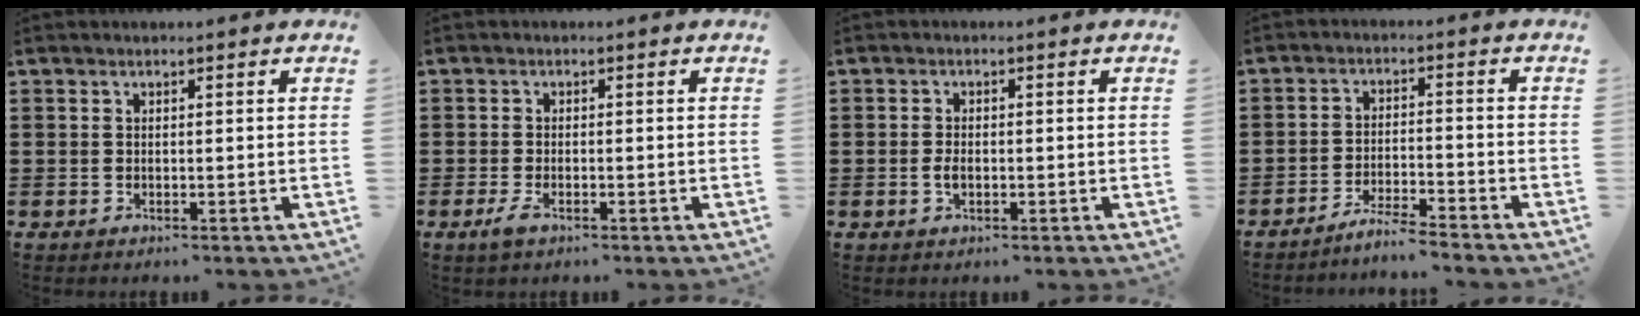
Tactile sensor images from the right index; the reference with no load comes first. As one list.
[{"total": 1.8, "force": [-0.9, 0.6, 1.5], "torque": [-0.040, -0.007, -0.021]}, {"total": 1.7, "force": [-0.3, 1.0, 1.4], "torque": [-0.034, -0.002, -0.008]}, {"total": 4.0, "force": [-3.9, -0.5, 0.9], "torque": [-0.025, -0.004, -0.081]}]